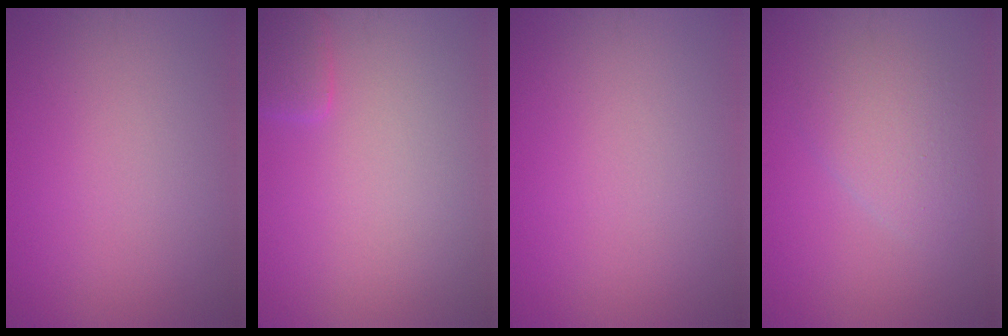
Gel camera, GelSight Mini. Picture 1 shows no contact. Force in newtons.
{"total": 1.5, "press": 1.5, "slide": 0.1}
{"total": 0.0}
{"total": 3.0, "press": 3.0, "slide": 0.2}